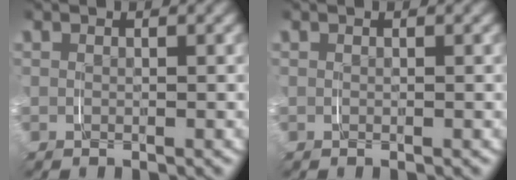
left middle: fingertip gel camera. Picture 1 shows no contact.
{"total": 0.0}